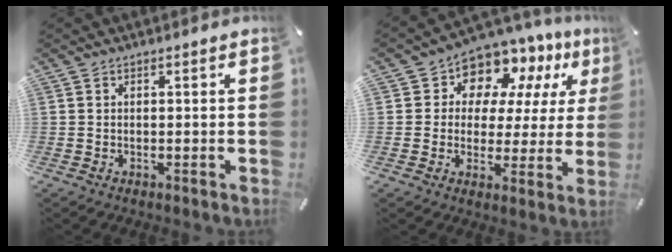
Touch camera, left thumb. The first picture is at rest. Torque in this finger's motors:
{"motor_torque": [1.50, 1.45, 0.59, 0.25, 0.08]}